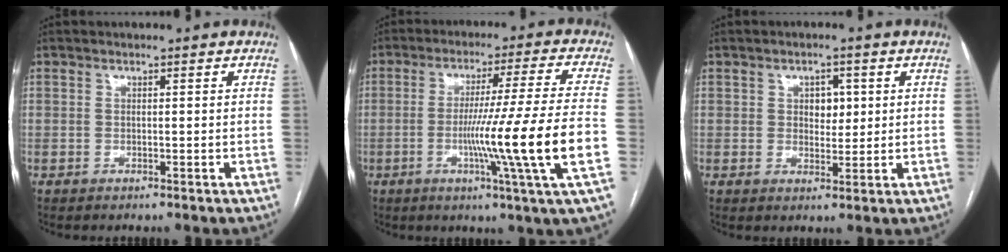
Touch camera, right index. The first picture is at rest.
{"total": 16.0, "force": [-3.9, -3.0, 15.2], "torque": [-0.256, -0.022, -0.068]}
{"total": 3.5, "force": [0.9, 2.3, 2.4], "torque": [-0.030, 0.004, 0.016]}